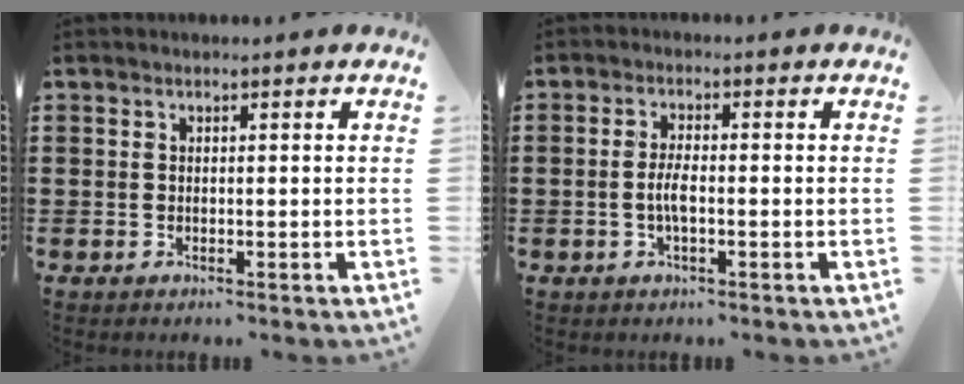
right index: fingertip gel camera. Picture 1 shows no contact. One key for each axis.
{"total": 3.0, "fx": -0.7, "fy": 0.6, "fz": 2.9, "tx": -0.067, "ty": -0.006, "tz": -0.018}